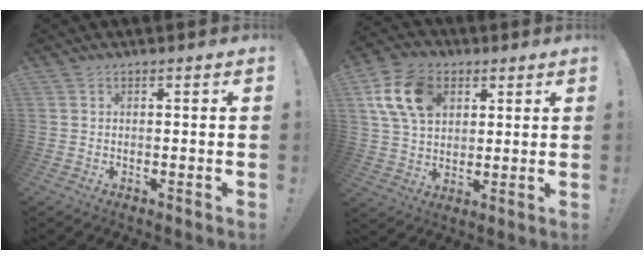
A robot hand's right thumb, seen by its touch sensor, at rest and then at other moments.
{"total": 15.2, "force": [5.9, 10.7, 9.0], "torque": [-0.156, -0.008, 0.119]}